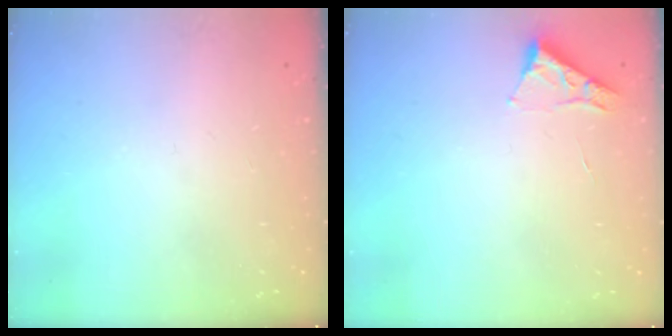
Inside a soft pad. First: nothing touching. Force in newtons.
{"total": 3.4, "press": 3.3, "slide": 0.5}